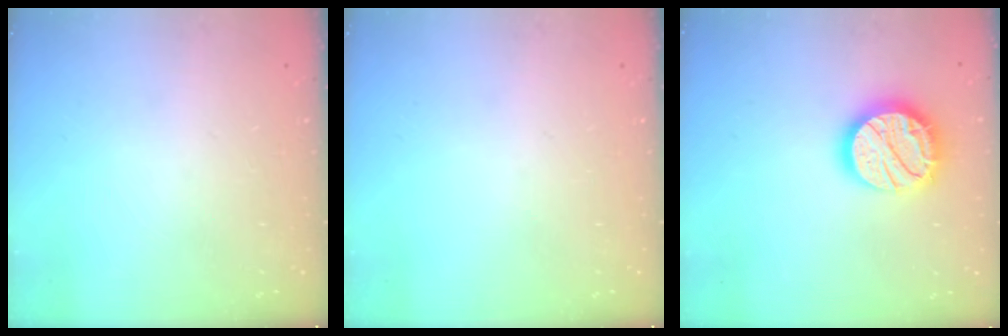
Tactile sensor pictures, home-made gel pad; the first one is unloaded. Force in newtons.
{"total": 0.0}
{"total": 18.9, "press": 18.8, "slide": 1.4}